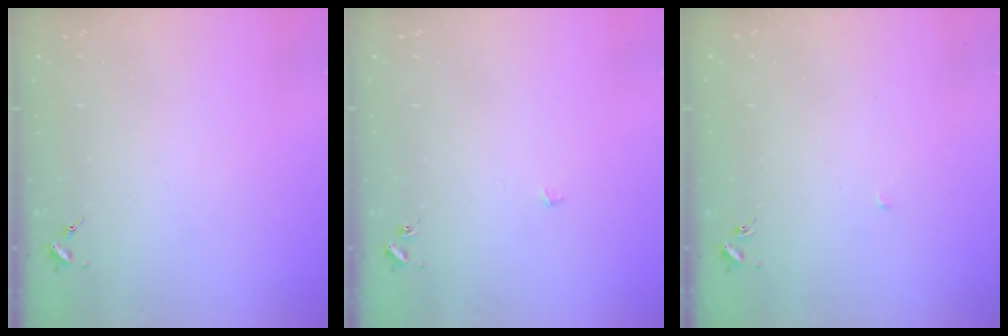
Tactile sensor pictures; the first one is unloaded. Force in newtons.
{"total": 2.3, "press": 2.3, "slide": 0.1}
{"total": 1.6, "press": 1.6, "slide": 0.1}